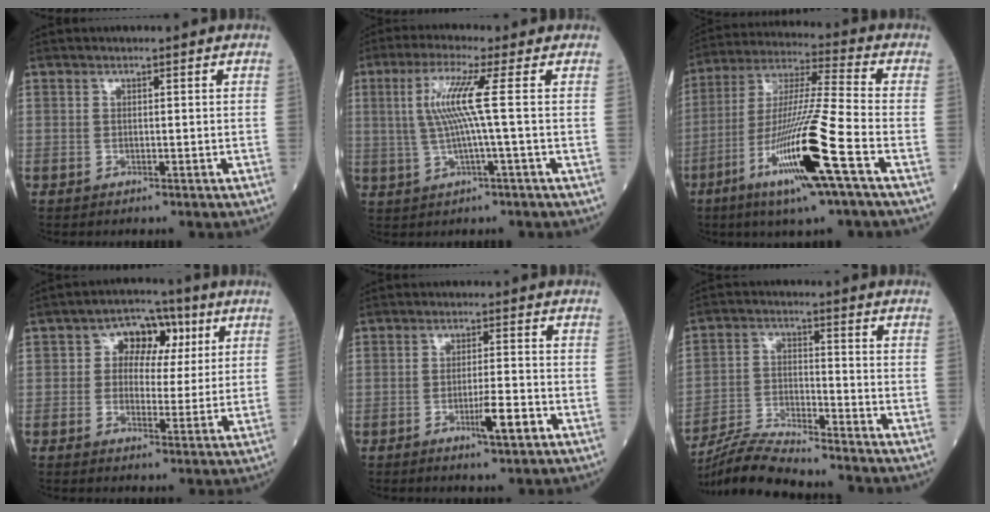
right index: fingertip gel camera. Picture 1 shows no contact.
{"total": 7.1, "force": [0.9, -1.2, 6.9], "torque": [-0.147, 0.008, 0.022]}
{"total": 17.7, "force": [-7.2, -0.5, 16.1], "torque": [-0.333, -0.025, -0.138]}
{"total": 7.1, "force": [2.0, 5.1, 4.6], "torque": [-0.054, 0.026, 0.028]}
{"total": 5.0, "force": [-2.1, 0.4, 4.5], "torque": [-0.074, -0.005, -0.034]}
{"total": 9.7, "force": [-9.3, -0.6, 2.9], "torque": [-0.055, -0.012, -0.171]}